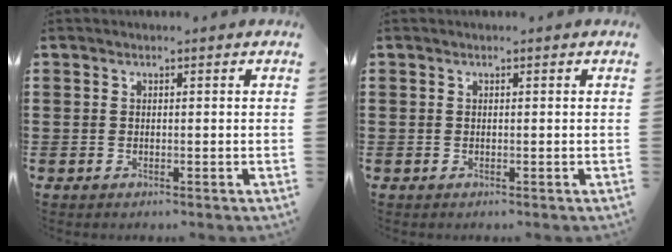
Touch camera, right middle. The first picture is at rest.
{"total": 0.0}